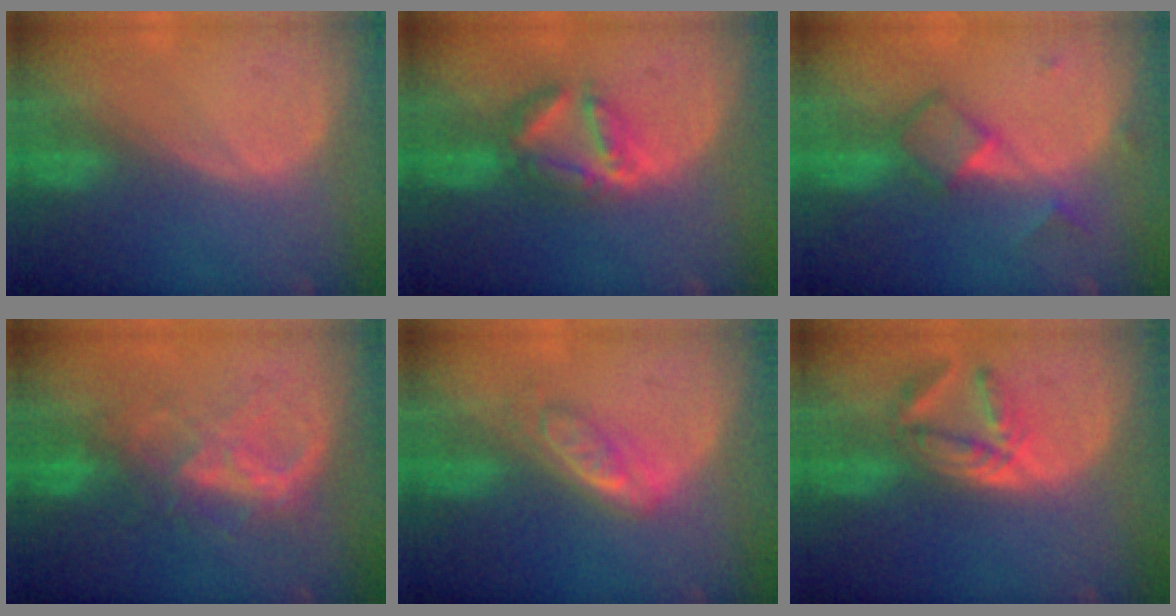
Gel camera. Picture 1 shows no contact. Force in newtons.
{"total": 5.7, "press": 5.7, "slide": 1.0}
{"total": 4.9, "press": 4.8, "slide": 0.9}
{"total": 6.4, "press": 6.4, "slide": 0.8}
{"total": 4.9, "press": 4.6, "slide": 1.8}
{"total": 5.7, "press": 5.3, "slide": 2.3}